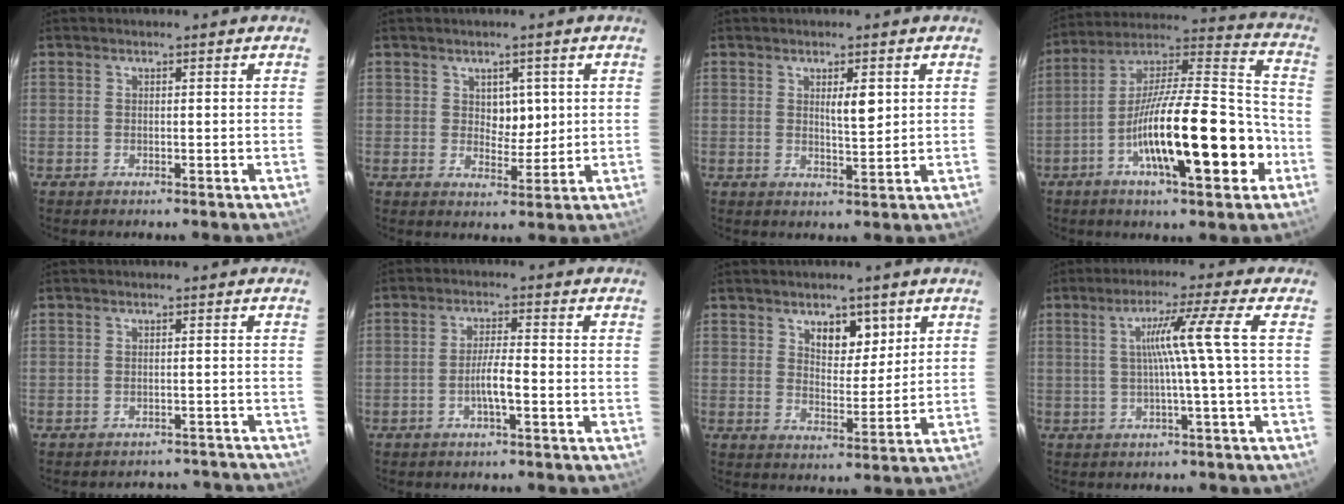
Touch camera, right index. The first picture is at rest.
{"total": 4.0, "force": [1.1, 2.5, 2.8], "torque": [-0.034, -0.001, 0.023]}
{"total": 3.4, "force": [1.1, 0.8, 3.1], "torque": [-0.048, -0.004, 0.018]}
{"total": 21.8, "force": [-7.4, 3.7, 20.2], "torque": [-0.336, 0.004, -0.118]}
{"total": 7.9, "force": [-7.6, 2.2, 0.1], "torque": [0.006, 0.012, -0.073]}
{"total": 3.9, "force": [-1.4, 0.2, 3.7], "torque": [-0.069, 0.003, -0.027]}
{"total": 6.0, "force": [3.3, 3.0, 4.0], "torque": [-0.057, -0.001, 0.055]}
{"total": 7.2, "force": [0.6, -2.3, 6.8], "torque": [-0.116, 0.014, 0.019]}